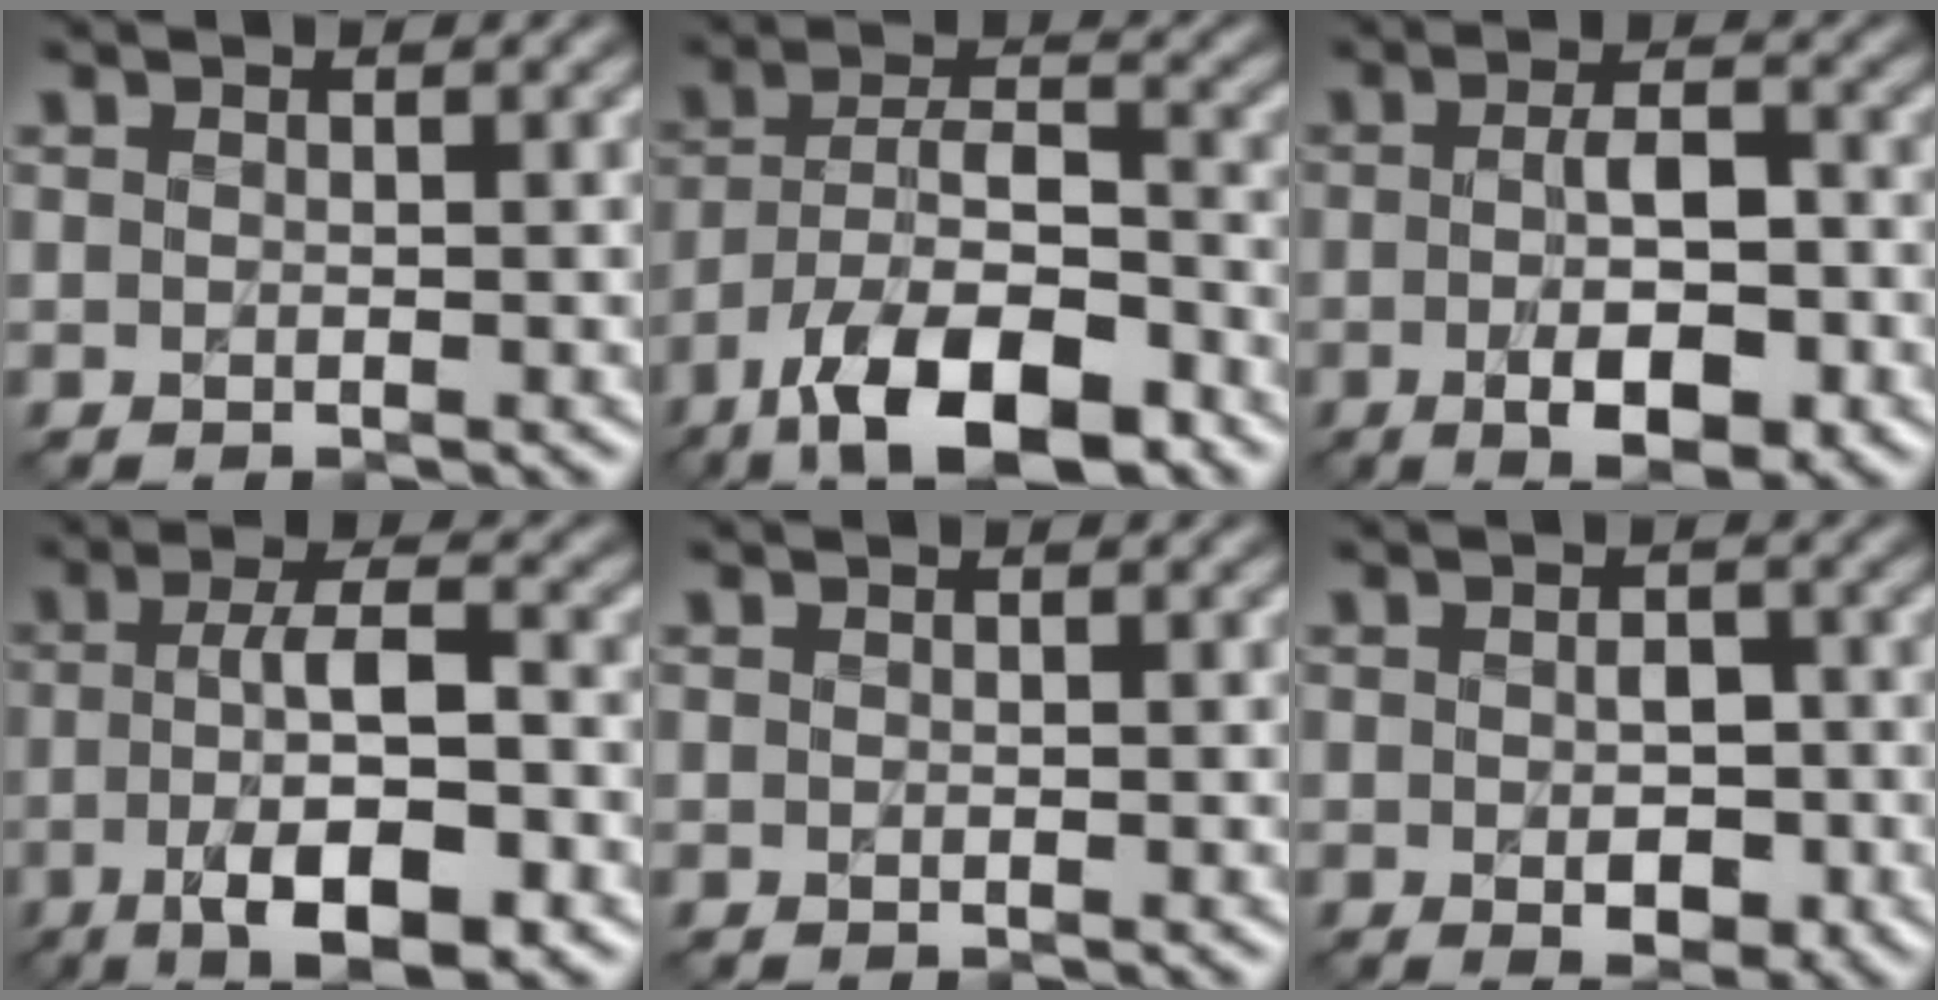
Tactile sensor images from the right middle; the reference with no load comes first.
{"total": 11.6, "force": [-7.2, 4.7, 7.8], "torque": [-0.138, 0.005, -0.134]}
{"total": 5.9, "force": [-1.7, 2.0, 5.3], "torque": [-0.084, -0.001, -0.026]}
{"total": 8.5, "force": [-2.8, 2.5, 7.6], "torque": [-0.129, 0.005, -0.047]}
{"total": 0.0}
{"total": 3.1, "force": [-0.6, 1.8, 2.5], "torque": [-0.033, -0.001, -0.008]}